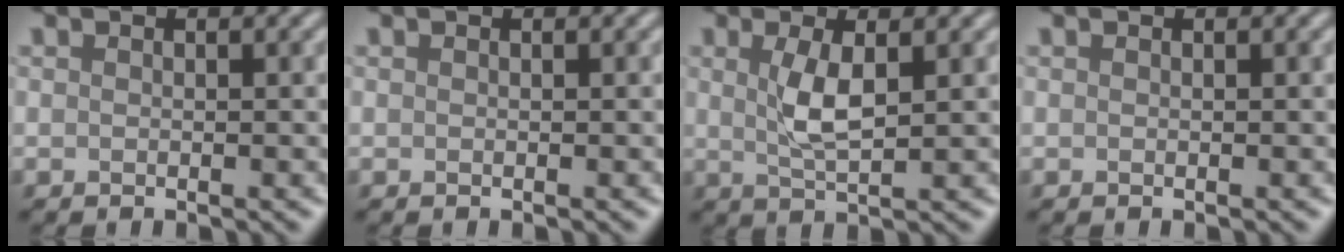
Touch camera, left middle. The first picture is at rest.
{"total": 0.0}
{"total": 3.1, "force": [0.7, 0.9, 2.9], "torque": [-0.064, -0.001, 0.016]}
{"total": 0.0}